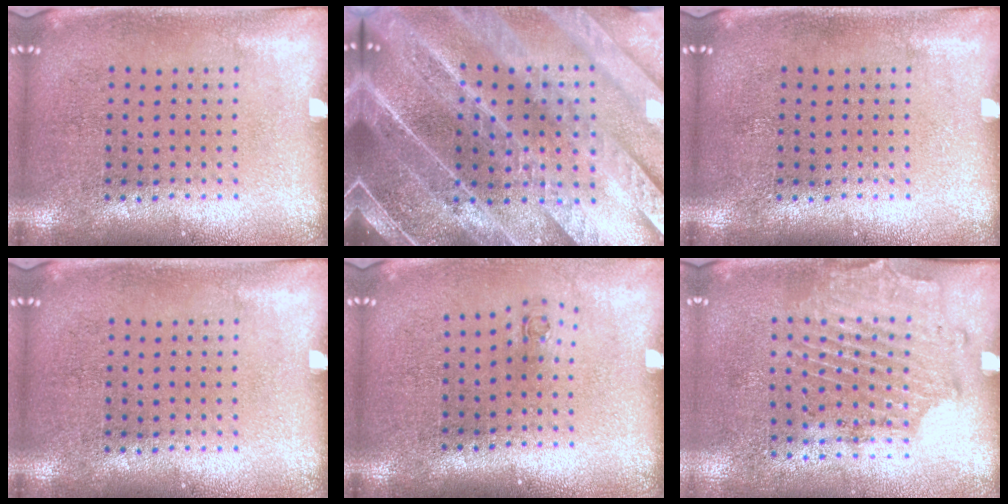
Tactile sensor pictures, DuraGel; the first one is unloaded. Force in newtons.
{"total": 5.5, "press": 4.6, "slide": 3.0}
{"total": 0.0}
{"total": 0.0}
{"total": 0.7, "press": 0.3, "slide": 0.7}
{"total": 1.7, "press": 1.3, "slide": 1.1}